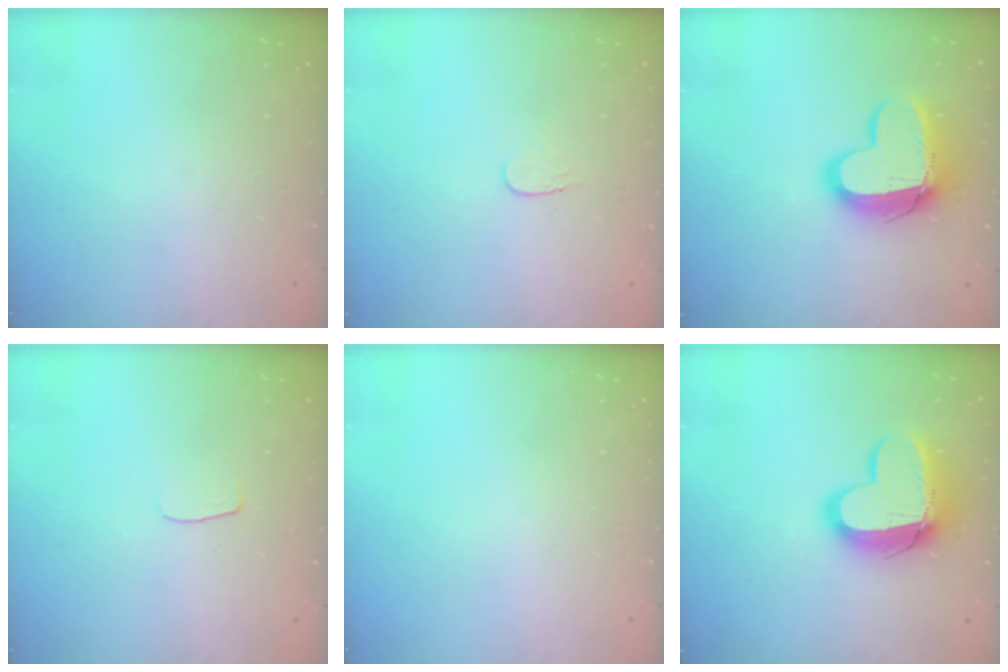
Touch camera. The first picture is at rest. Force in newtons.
{"total": 3.7, "press": 3.7, "slide": 0.4}
{"total": 15.0, "press": 14.9, "slide": 1.3}
{"total": 3.0, "press": 3.0, "slide": 0.3}
{"total": 0.0}
{"total": 15.0, "press": 14.9, "slide": 1.3}